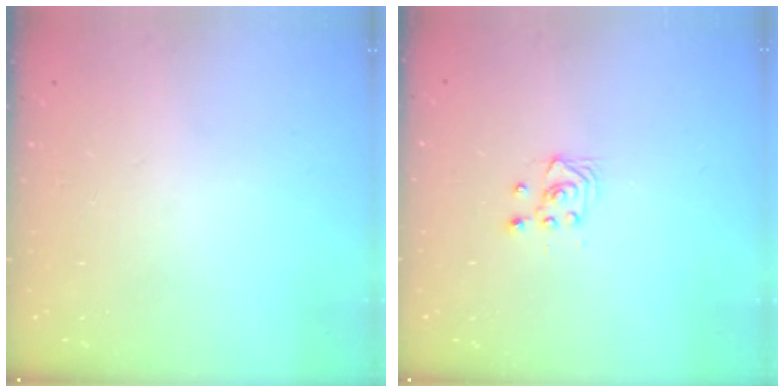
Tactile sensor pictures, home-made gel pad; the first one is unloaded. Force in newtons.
{"total": 3.4, "press": 3.0, "slide": 1.6}